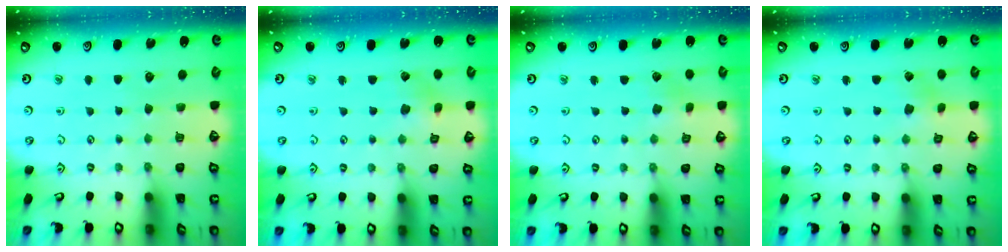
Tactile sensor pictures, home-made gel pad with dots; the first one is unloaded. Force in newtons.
{"total": 2.3, "press": 2.3, "slide": 0.3}
{"total": 1.7, "press": 1.7, "slide": 0.3}
{"total": 2.3, "press": 2.3, "slide": 0.4}